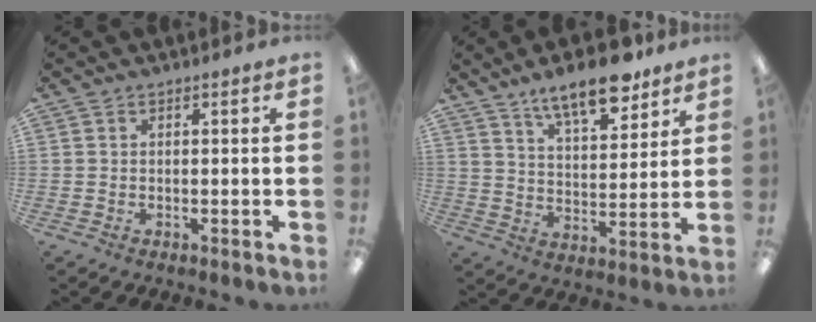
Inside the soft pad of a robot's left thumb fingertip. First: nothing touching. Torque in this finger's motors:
{"motor_torque": [0.37, 0.34, -0.03, -0.18, 0.10]}